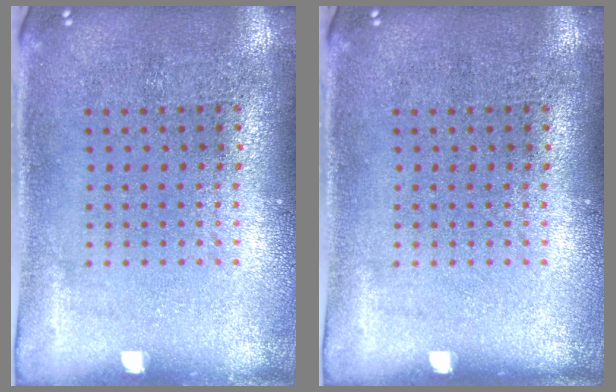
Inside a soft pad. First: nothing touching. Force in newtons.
{"total": 0.0}